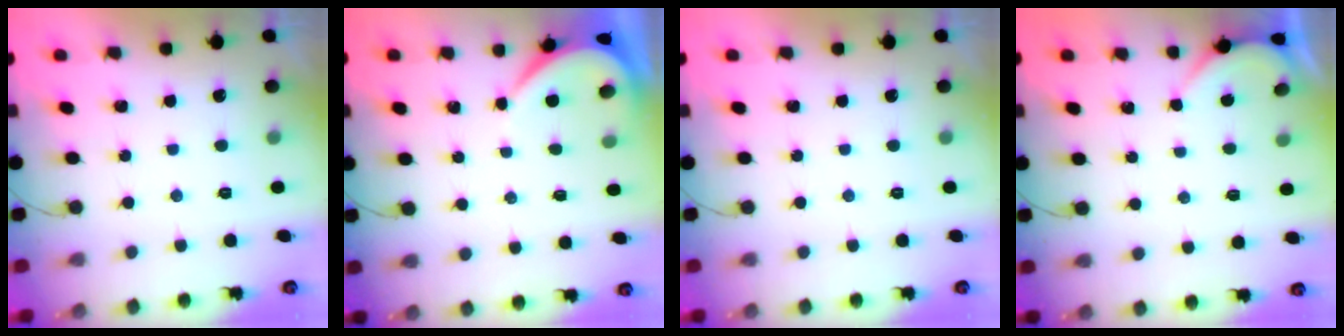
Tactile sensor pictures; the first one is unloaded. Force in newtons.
{"total": 4.0, "press": 3.9, "slide": 0.6}
{"total": 0.0}
{"total": 1.9, "press": 1.9, "slide": 0.2}